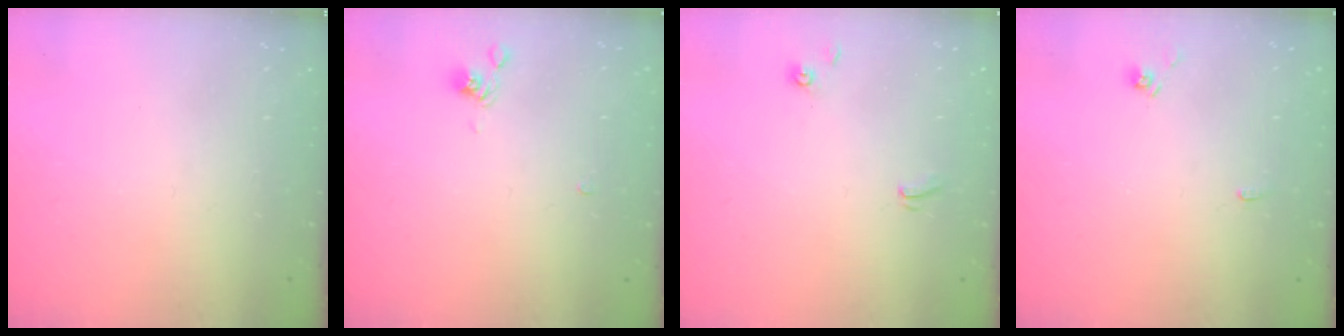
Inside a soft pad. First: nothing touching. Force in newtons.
{"total": 2.9, "press": 2.8, "slide": 0.5}
{"total": 1.1, "press": 1.1, "slide": 0.2}
{"total": 2.8, "press": 2.7, "slide": 0.4}